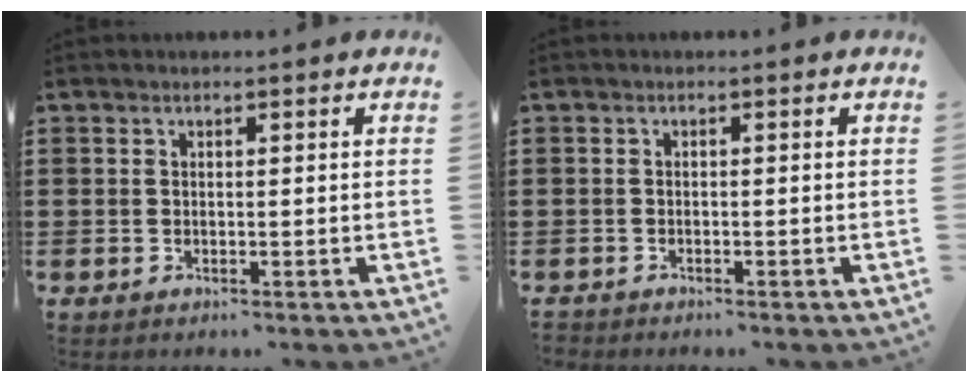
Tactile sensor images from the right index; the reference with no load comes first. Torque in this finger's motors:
{"motor_torque": [-2.14, 0.00, -1.05, -0.21]}